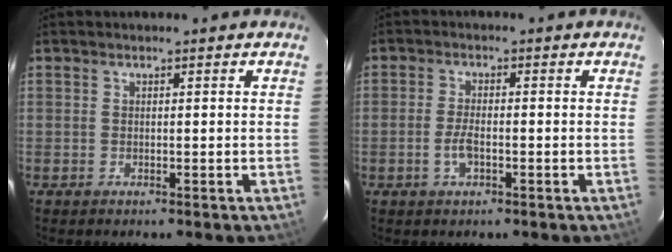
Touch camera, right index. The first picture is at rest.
{"total": 3.4, "force": [-1.3, 1.3, 2.9], "torque": [-0.064, 0.000, -0.024]}